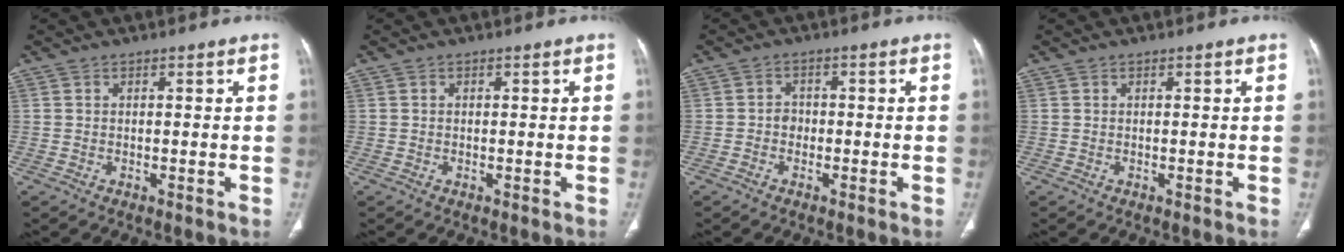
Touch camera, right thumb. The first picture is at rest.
{"total": 0.0}
{"total": 1.9, "force": [-0.7, 1.6, 0.7], "torque": [0.005, 0.009, -0.018]}
{"total": 0.0}